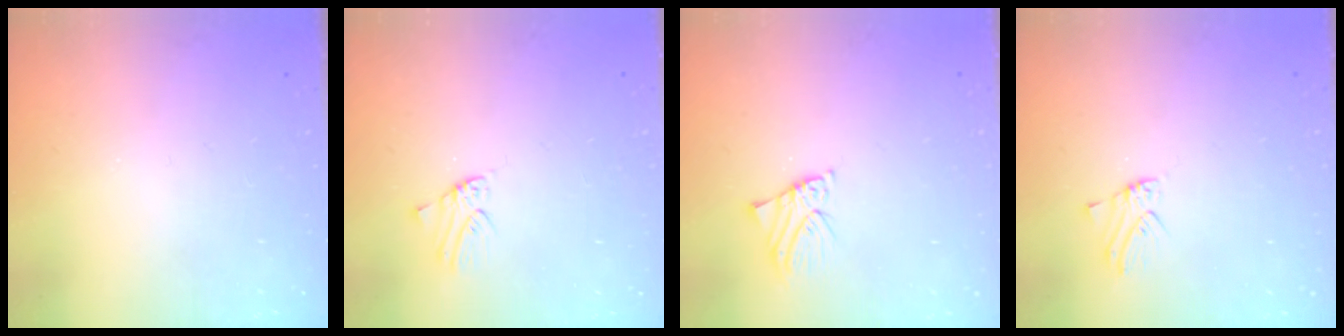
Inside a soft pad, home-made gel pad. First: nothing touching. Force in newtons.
{"total": 0.0}
{"total": 2.4, "press": 2.4, "slide": 0.3}
{"total": 0.0}